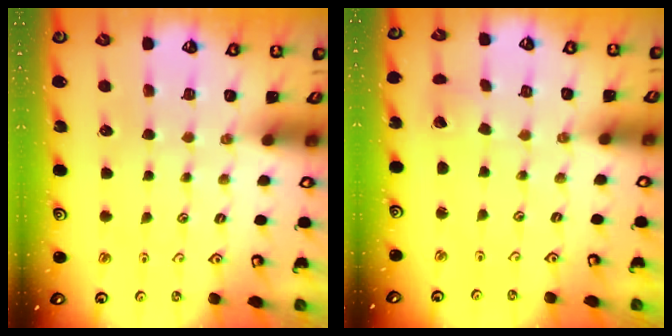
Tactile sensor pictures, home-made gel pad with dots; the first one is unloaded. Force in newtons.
{"total": 2.3, "press": 2.3, "slide": 0.1}